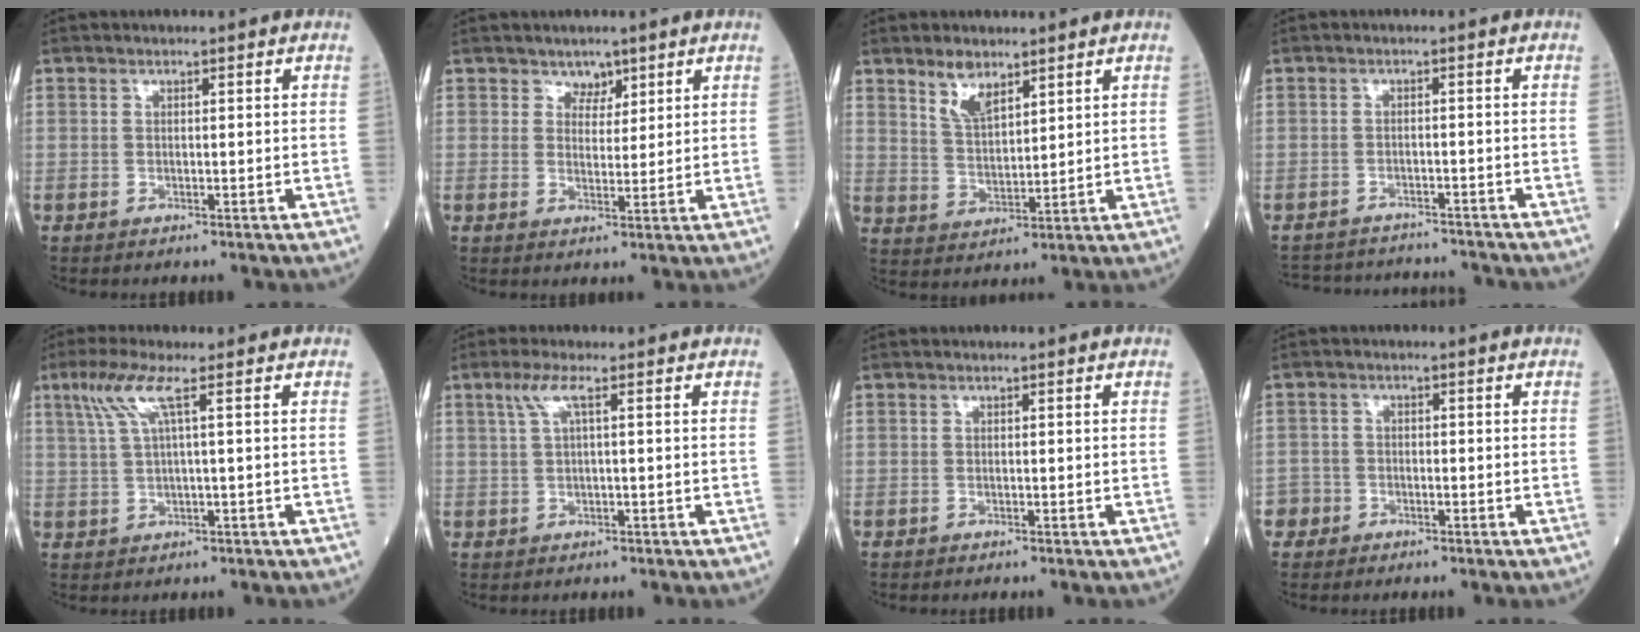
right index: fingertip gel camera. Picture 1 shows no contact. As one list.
[{"total": 2.4, "force": [1.9, 1.5, 0.4], "torque": [0.003, -0.003, 0.028]}, {"total": 5.2, "force": [3.7, 1.9, 3.1], "torque": [-0.065, -0.003, 0.077]}, {"total": 11.7, "force": [-11.3, 2.0, 2.0], "torque": [-0.042, 0.013, -0.148]}, {"total": 4.7, "force": [2.0, -0.4, 4.2], "torque": [-0.097, 0.016, 0.046]}, {"total": 2.6, "force": [1.0, -0.2, 2.4], "torque": [-0.061, 0.014, 0.025]}, {"total": 0.0}, {"total": 2.6, "force": [-1.7, 2.0, -0.3], "torque": [0.005, 0.010, -0.037]}]